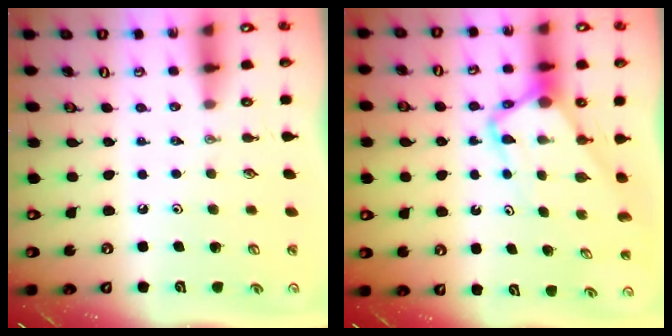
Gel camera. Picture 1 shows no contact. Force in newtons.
{"total": 5.6, "press": 5.6, "slide": 0.5}